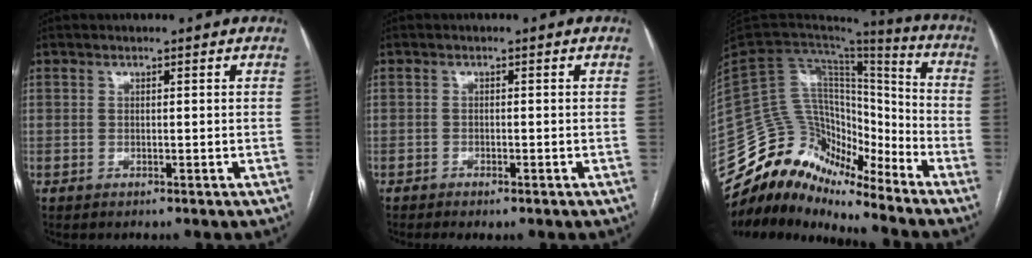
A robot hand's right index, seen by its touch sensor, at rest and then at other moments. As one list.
[{"total": 2.6, "force": [-1.9, 1.2, 1.3], "torque": [-0.025, -0.002, -0.023]}, {"total": 18.0, "force": [-16.4, 5.6, 5.0], "torque": [-0.087, 0.067, -0.291]}]